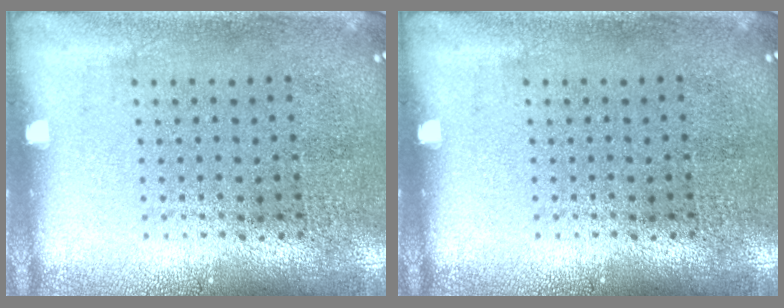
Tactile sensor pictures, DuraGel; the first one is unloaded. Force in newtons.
{"total": 0.0}